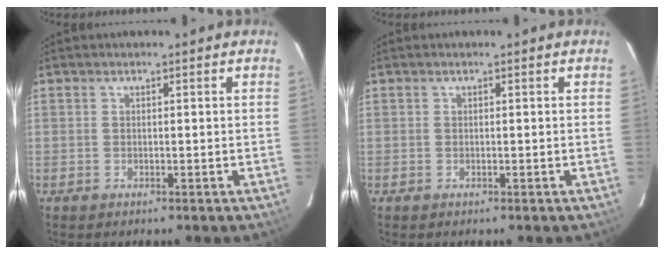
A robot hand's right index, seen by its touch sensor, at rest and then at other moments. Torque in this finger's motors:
{"motor_torque": [0.00, 0.00, 0.01, 0.00]}